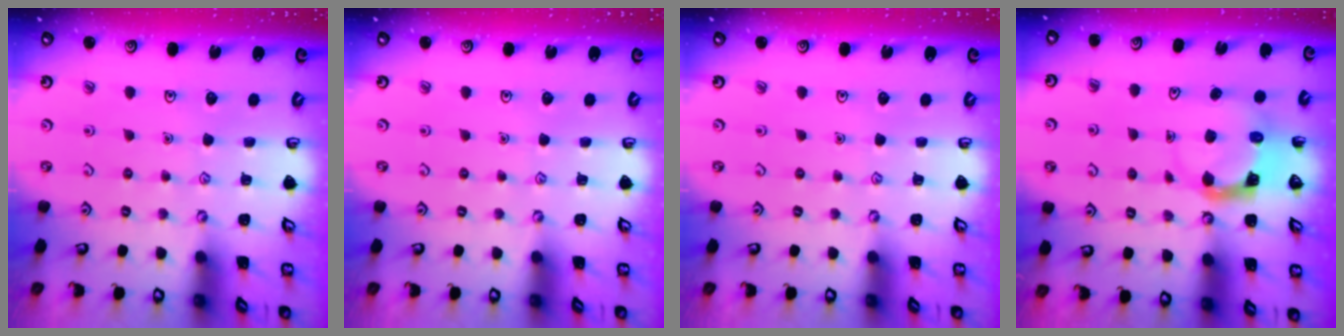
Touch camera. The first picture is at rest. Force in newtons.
{"total": 0.0}
{"total": 0.0}
{"total": 4.0, "press": 4.0, "slide": 0.3}